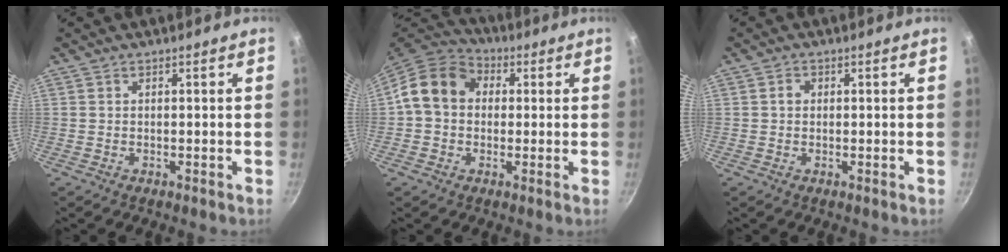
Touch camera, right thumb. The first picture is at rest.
{"total": 12.2, "force": [1.5, 10.0, 6.8], "torque": [-0.092, 0.028, 0.004]}
{"total": 1.5, "force": [0.2, 1.3, 0.7], "torque": [-0.007, 0.007, 0.001]}